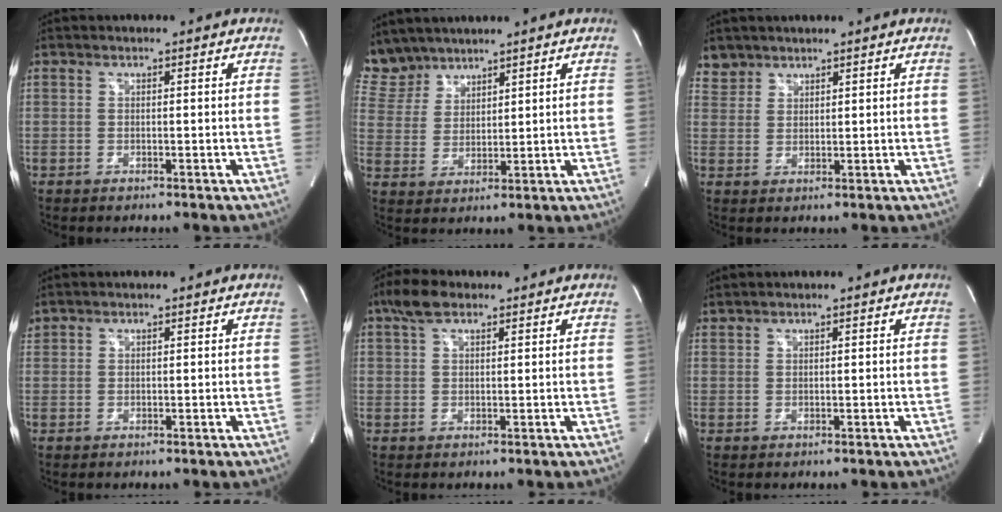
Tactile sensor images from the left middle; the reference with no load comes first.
{"total": 6.6, "force": [6.1, 2.5, 0.1], "torque": [-0.012, 0.008, 0.139]}
{"total": 3.3, "force": [2.8, 1.7, -0.4], "torque": [0.015, 0.008, 0.055]}
{"total": 1.0, "force": [1.0, 0.2, 0.1], "torque": [-0.012, 0.011, 0.024]}
{"total": 4.4, "force": [3.0, 1.9, 2.7], "torque": [-0.065, 0.017, 0.060]}
{"total": 1.5, "force": [1.4, -0.1, 0.4], "torque": [-0.015, 0.015, 0.036]}